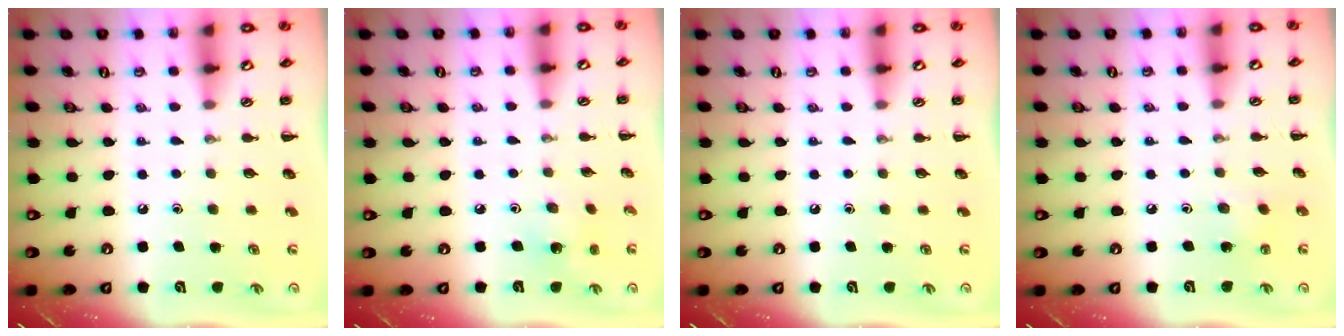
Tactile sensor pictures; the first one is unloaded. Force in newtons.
{"total": 1.8, "press": 1.7, "slide": 0.5}
{"total": 0.0}
{"total": 1.5, "press": 1.4, "slide": 0.6}